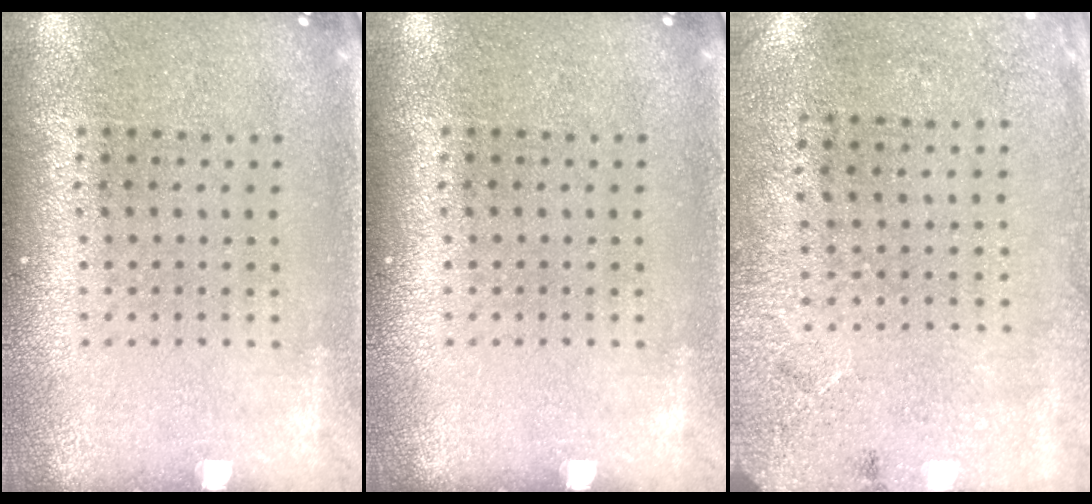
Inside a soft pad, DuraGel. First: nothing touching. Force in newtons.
{"total": 0.0}
{"total": 2.7, "press": 2.2, "slide": 1.6}